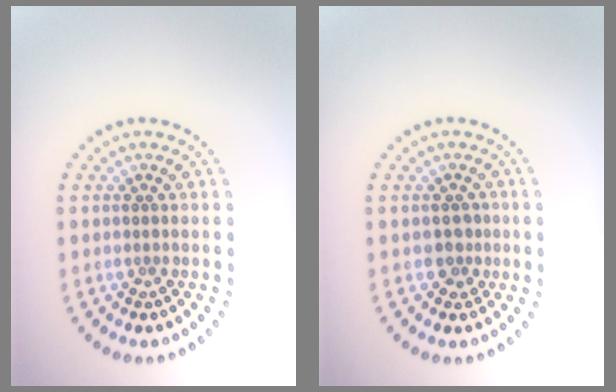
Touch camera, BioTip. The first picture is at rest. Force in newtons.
{"total": 1.5, "press": 1.3, "slide": 0.7}